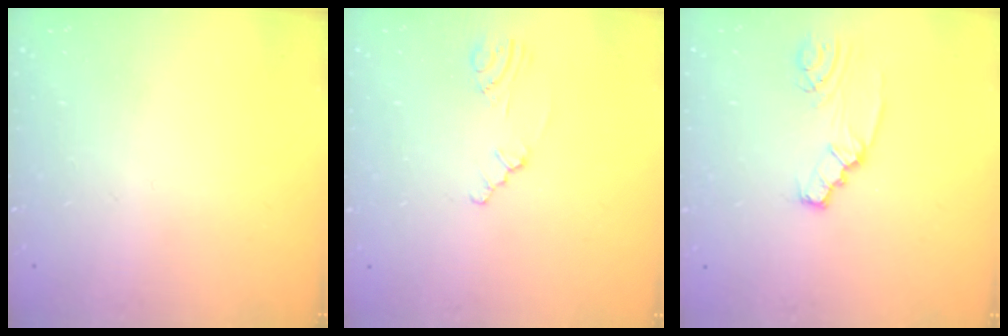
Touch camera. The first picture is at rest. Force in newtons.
{"total": 1.4, "press": 1.3, "slide": 0.4}
{"total": 2.7, "press": 2.7, "slide": 0.4}